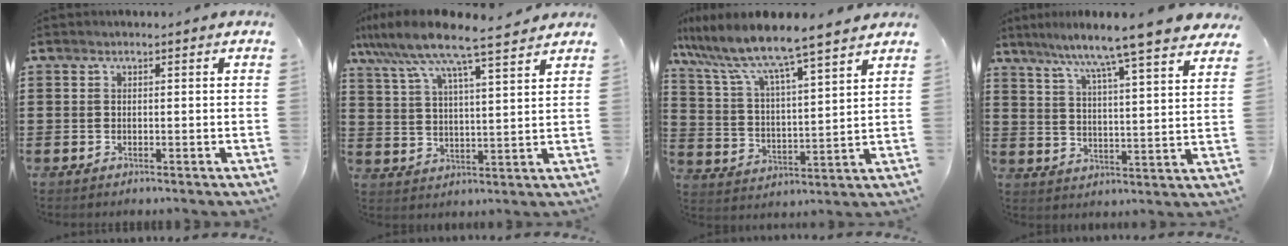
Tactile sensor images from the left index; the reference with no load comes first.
{"total": 8.6, "force": [7.4, 0.1, 4.4], "torque": [-0.113, -0.039, 0.126]}
{"total": 7.4, "force": [6.7, -0.3, 3.2], "torque": [-0.092, -0.044, 0.107]}
{"total": 7.9, "force": [7.0, -1.5, 3.4], "torque": [-0.086, -0.053, 0.110]}